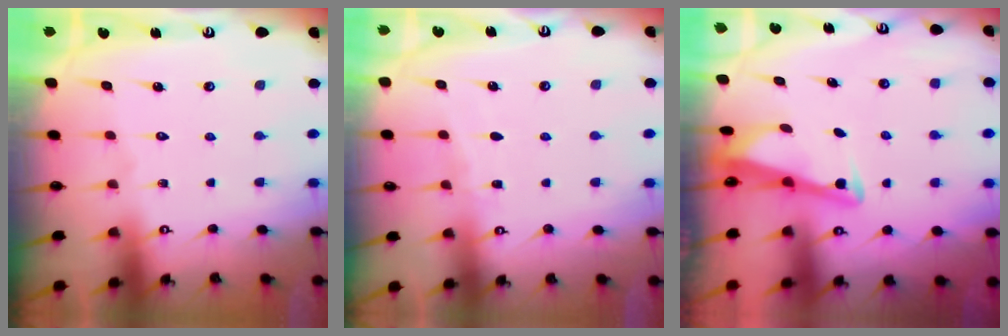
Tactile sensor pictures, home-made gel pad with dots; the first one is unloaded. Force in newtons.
{"total": 3.2, "press": 3.1, "slide": 0.3}
{"total": 3.3, "press": 3.3, "slide": 0.4}